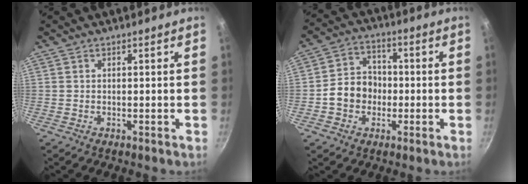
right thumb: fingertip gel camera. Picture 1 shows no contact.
{"total": 9.0, "force": [-1.6, 7.6, 4.5], "torque": [-0.044, 0.026, -0.039]}